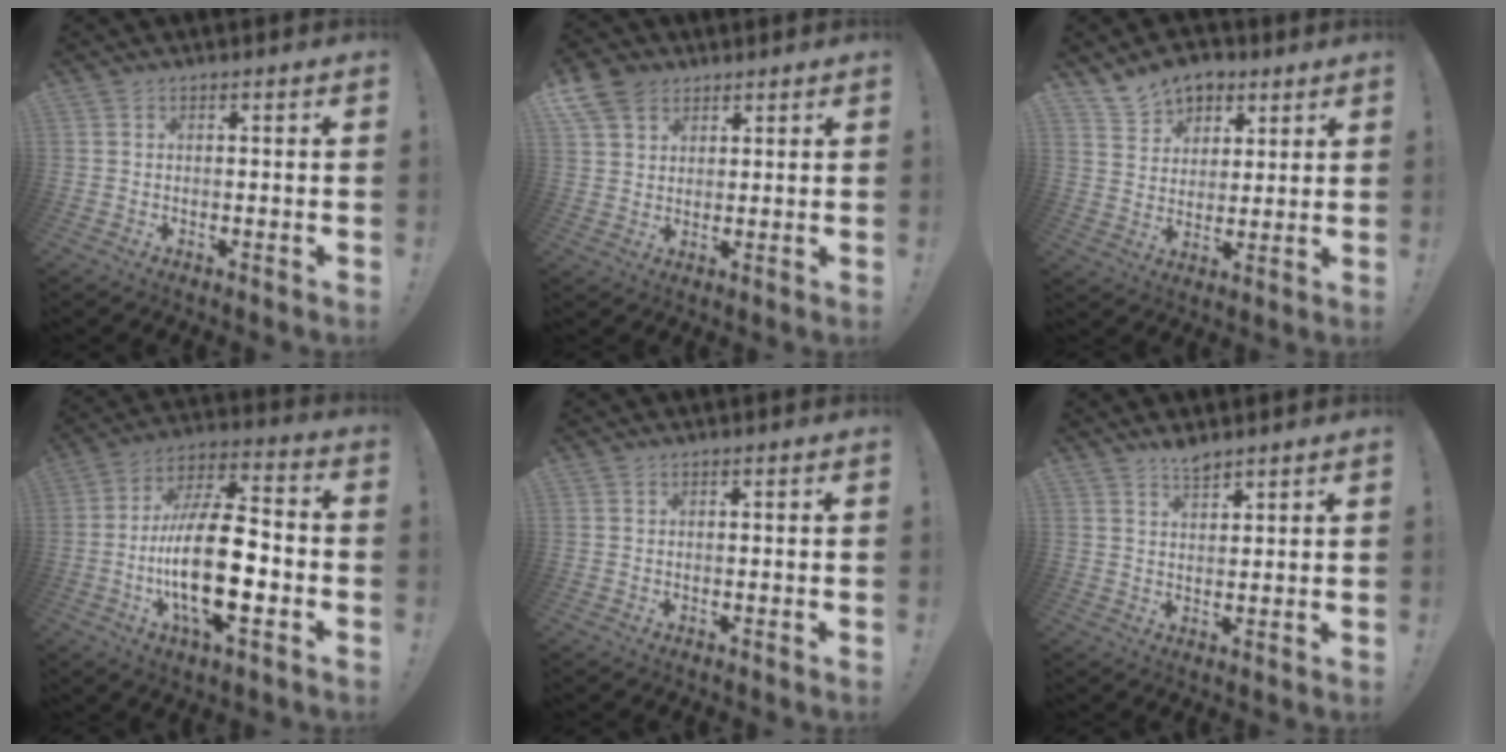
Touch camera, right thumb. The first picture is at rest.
{"total": 8.5, "force": [5.0, 6.0, 3.4], "torque": [-0.059, -0.016, 0.100]}
{"total": 10.2, "force": [6.8, 7.1, 2.6], "torque": [-0.047, -0.040, 0.135]}
{"total": 21.8, "force": [-4.3, 8.4, 19.6], "torque": [-0.369, 0.011, -0.072]}
{"total": 0.0}
{"total": 3.6, "force": [3.2, 1.0, 1.3], "torque": [-0.023, -0.018, 0.057]}